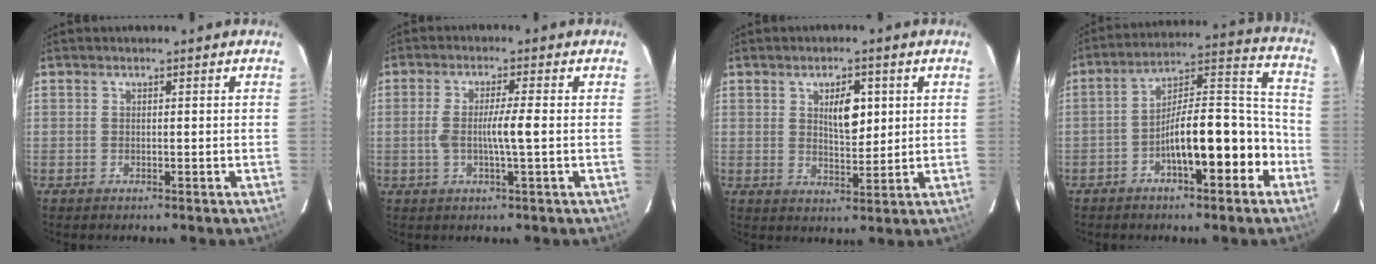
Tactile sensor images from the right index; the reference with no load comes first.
{"total": 4.8, "force": [-0.4, -0.1, 4.8], "torque": [-0.089, -0.003, -0.008]}
{"total": 5.5, "force": [1.8, 2.2, 4.7], "torque": [-0.077, 0.000, 0.035]}
{"total": 14.2, "force": [-5.5, 3.8, 12.6], "torque": [-0.197, 0.033, -0.081]}